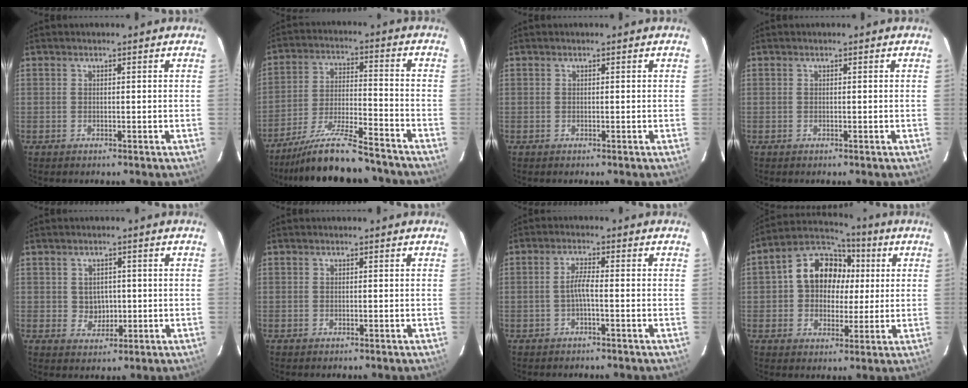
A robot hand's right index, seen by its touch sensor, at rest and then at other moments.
{"total": 17.2, "force": [-15.4, 1.8, 7.4], "torque": [-0.154, -0.030, -0.251]}
{"total": 0.0}
{"total": 0.0}
{"total": 3.2, "force": [0.2, 3.0, 1.2], "torque": [-0.019, 0.003, 0.010]}
{"total": 0.0}
{"total": 2.4, "force": [-0.9, 0.0, 2.2], "torque": [-0.043, 0.004, -0.019]}
{"total": 12.0, "force": [1.8, 10.1, 6.3], "torque": [-0.132, 0.043, 0.028]}